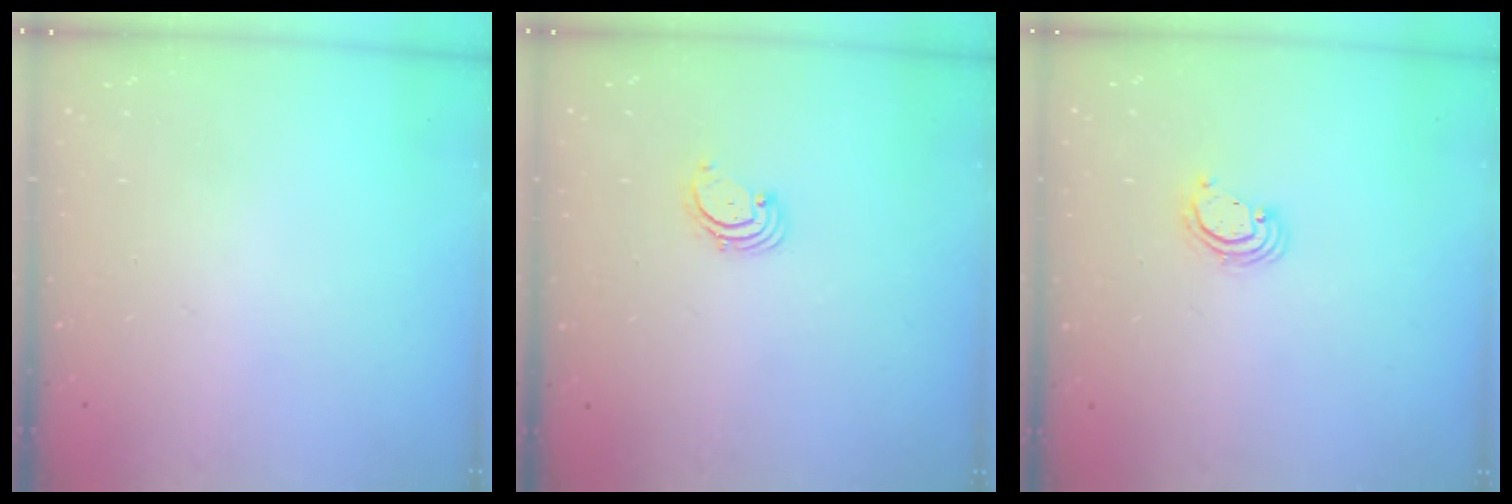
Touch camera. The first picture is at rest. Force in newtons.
{"total": 1.7, "press": 1.7, "slide": 0.2}
{"total": 2.6, "press": 2.6, "slide": 0.1}